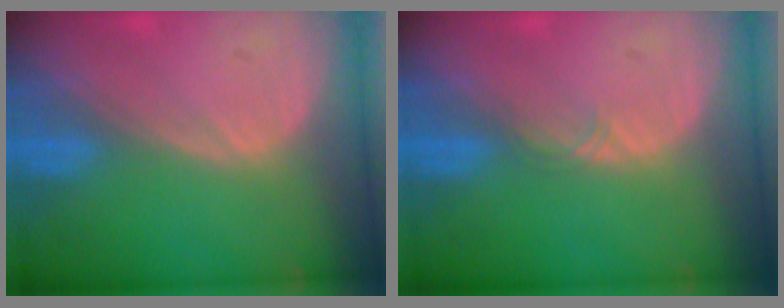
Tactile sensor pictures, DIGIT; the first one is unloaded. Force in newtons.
{"total": 0.9, "press": 0.8, "slide": 0.2}